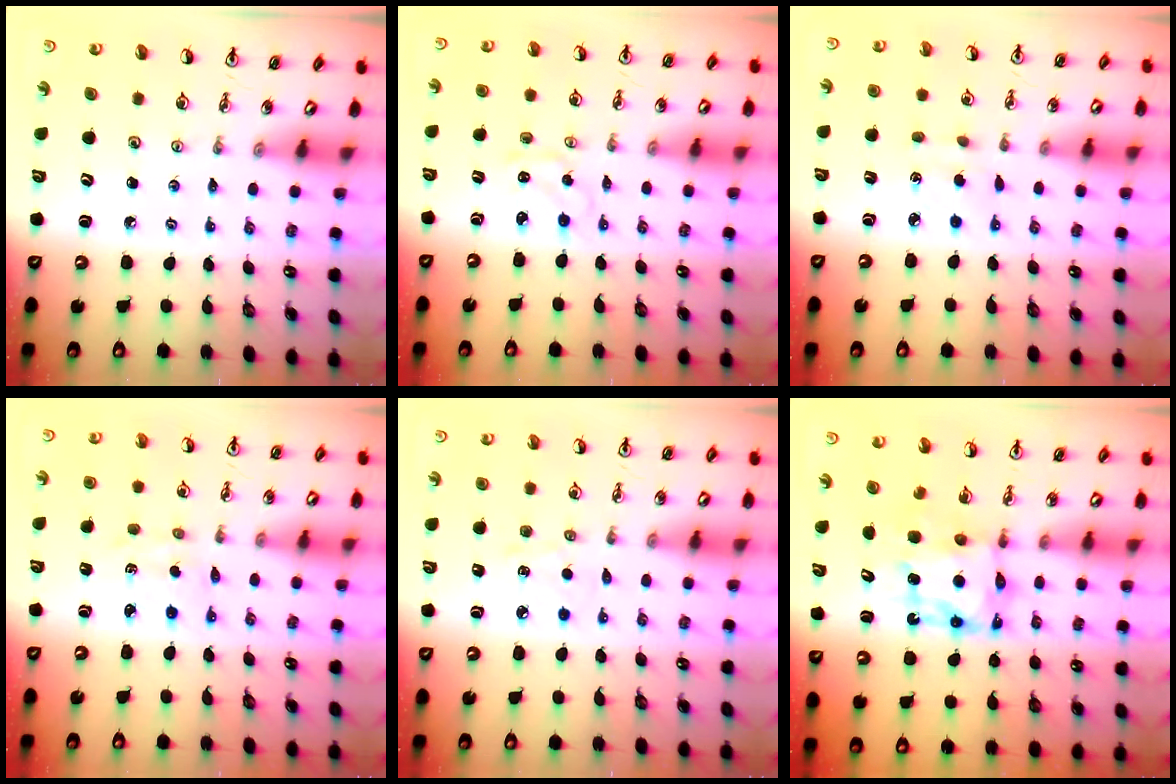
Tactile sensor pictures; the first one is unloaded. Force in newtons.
{"total": 1.4, "press": 1.4, "slide": 0.3}
{"total": 3.0, "press": 2.9, "slide": 0.8}
{"total": 1.8, "press": 1.8, "slide": 0.5}
{"total": 4.7, "press": 4.7, "slide": 0.6}
{"total": 7.5, "press": 7.5, "slide": 0.6}